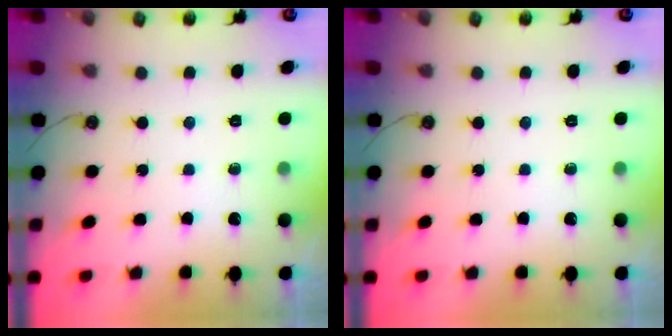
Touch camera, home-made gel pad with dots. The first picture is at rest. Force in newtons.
{"total": 0.0}